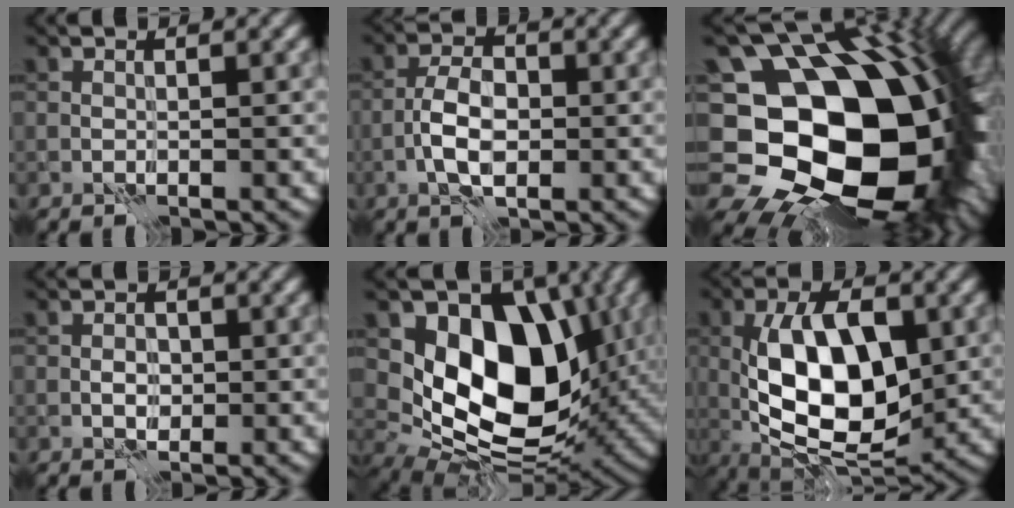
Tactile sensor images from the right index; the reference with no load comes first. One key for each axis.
{"total": 4.1, "fx": -1.4, "fy": 2.2, "fz": 3.2, "tx": -0.060, "ty": 0.004, "tz": -0.029}
{"total": 19.8, "fx": -2.0, "fy": 14.2, "fz": 13.6, "tx": -0.234, "ty": -0.035, "tz": -0.006}
{"total": 1.7, "fx": -0.4, "fy": 1.3, "fz": 1.0, "tx": -0.014, "ty": 0.000, "tz": -0.011}
{"total": 12.4, "fx": 2.1, "fy": 8.3, "fz": 9.0, "tx": -0.127, "ty": -0.018, "tz": 0.037}
{"total": 10.7, "fx": -0.1, "fy": 5.3, "fz": 9.3, "tx": -0.154, "ty": 0.000, "tz": -0.001}